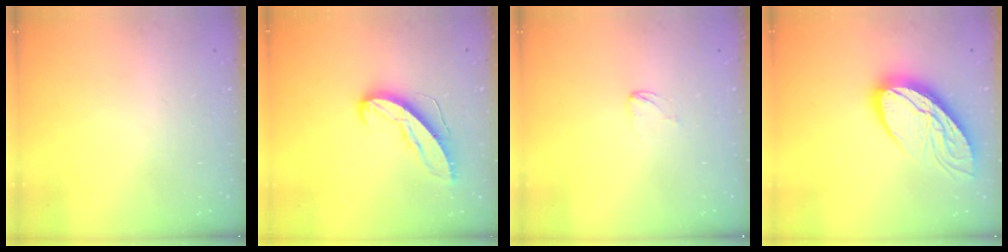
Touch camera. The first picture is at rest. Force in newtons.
{"total": 9.9, "press": 9.8, "slide": 0.8}
{"total": 3.0, "press": 3.0, "slide": 0.1}
{"total": 15.7, "press": 15.6, "slide": 1.9}